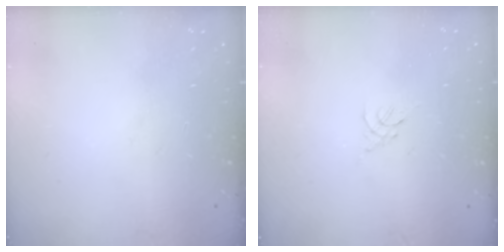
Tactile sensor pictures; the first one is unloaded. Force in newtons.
{"total": 0.0}